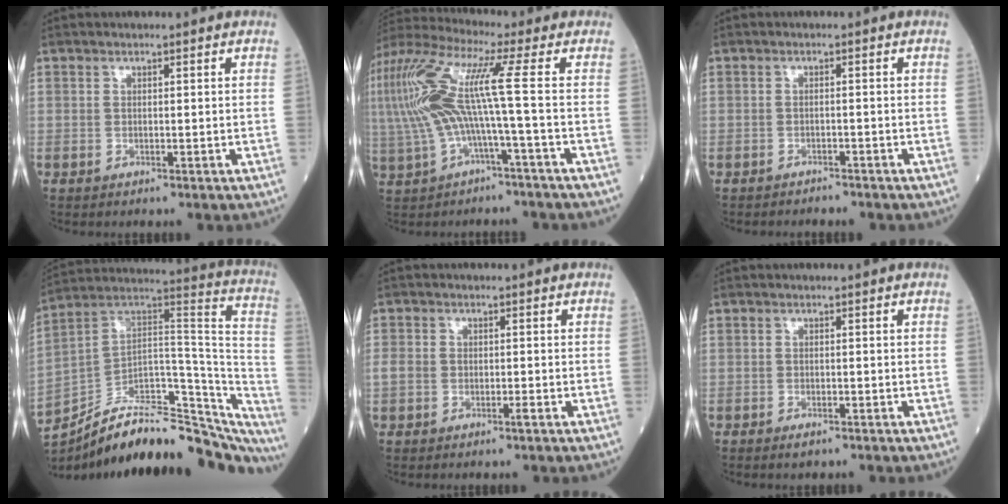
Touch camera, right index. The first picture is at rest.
{"total": 12.6, "force": [-0.4, 0.1, 12.5], "torque": [-0.278, 0.032, -0.014]}
{"total": 2.4, "force": [-2.2, 0.8, 0.3], "torque": [-0.008, -0.002, -0.028]}
{"total": 33.5, "force": [-28.4, 8.8, 15.3], "torque": [-0.188, 0.024, -0.400]}
{"total": 2.2, "force": [-0.9, 1.2, 1.7], "torque": [-0.035, 0.003, -0.017]}
{"total": 1.4, "force": [-1.1, 0.5, 0.8], "torque": [-0.015, -0.001, -0.014]}